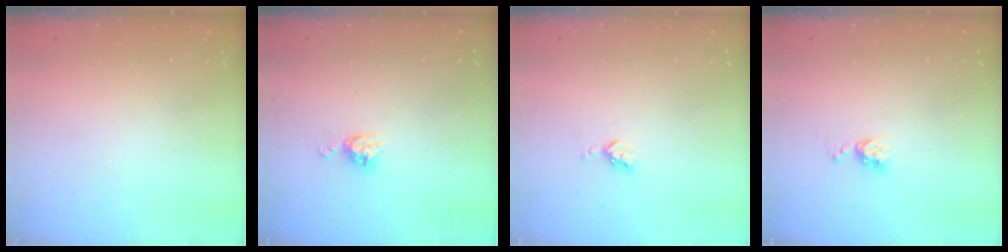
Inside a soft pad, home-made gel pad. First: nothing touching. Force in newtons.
{"total": 5.2, "press": 5.1, "slide": 0.1}
{"total": 3.7, "press": 3.7, "slide": 0.4}
{"total": 5.5, "press": 5.5, "slide": 0.7}